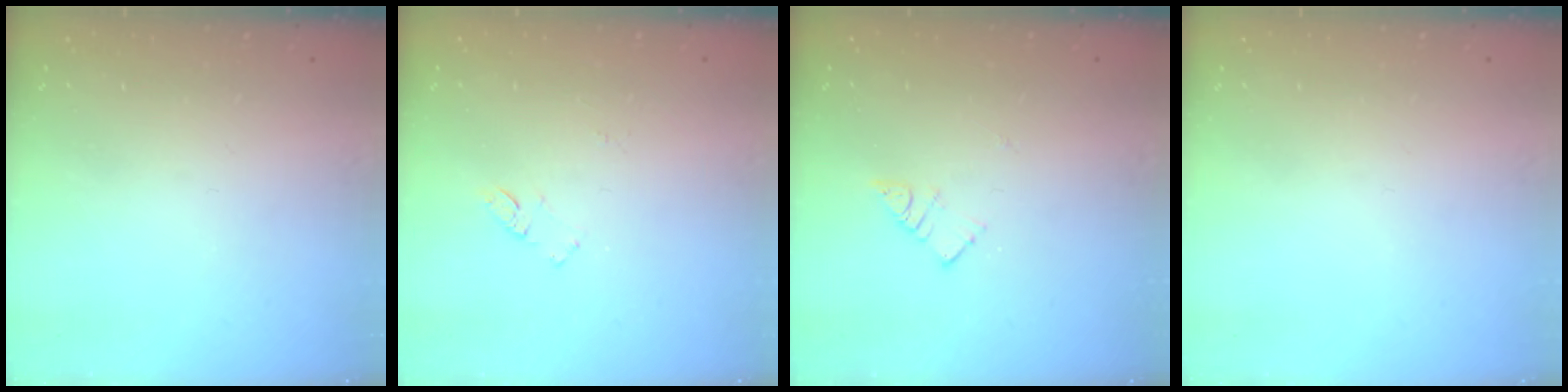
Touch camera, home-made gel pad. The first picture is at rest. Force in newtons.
{"total": 6.2, "press": 6.2, "slide": 0.5}
{"total": 4.6, "press": 4.6, "slide": 0.2}
{"total": 0.0}